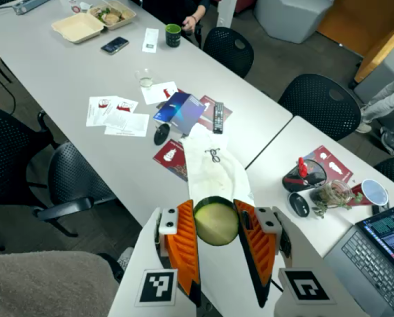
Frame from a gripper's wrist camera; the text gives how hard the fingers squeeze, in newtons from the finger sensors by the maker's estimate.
{"total": 11.2, "left": 11.2, "right": 11.3}